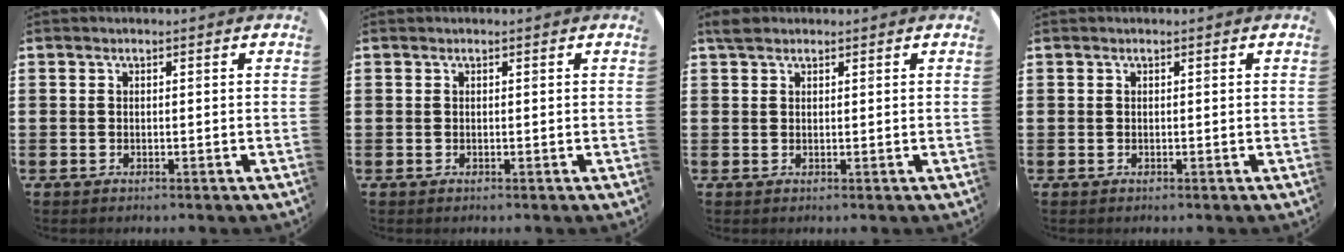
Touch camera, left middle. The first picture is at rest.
{"total": 0.0}
{"total": 1.5, "force": [1.3, 0.7, 0.4], "torque": [-0.003, 0.001, 0.024]}
{"total": 0.0}